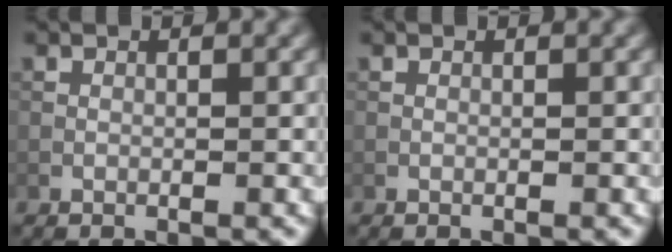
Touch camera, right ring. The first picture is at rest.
{"total": 0.0}